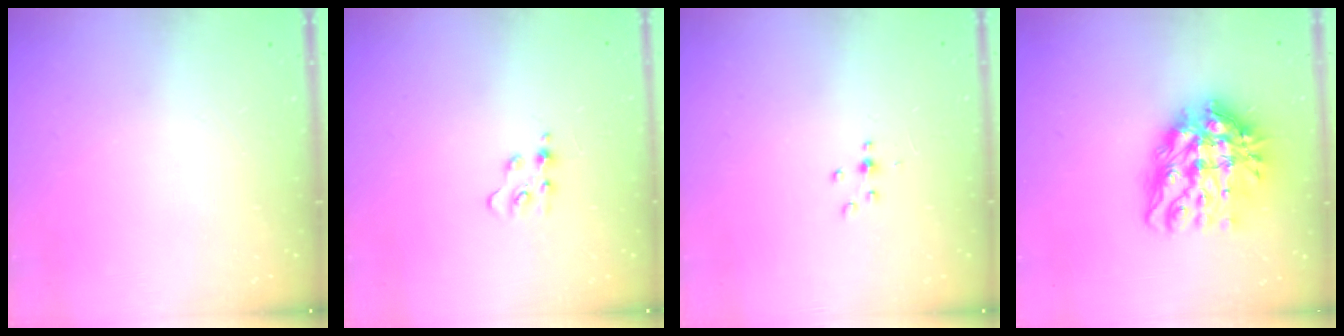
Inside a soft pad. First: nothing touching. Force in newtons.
{"total": 4.4, "press": 4.3, "slide": 0.4}
{"total": 2.2, "press": 2.1, "slide": 0.5}
{"total": 17.5, "press": 17.4, "slide": 1.7}